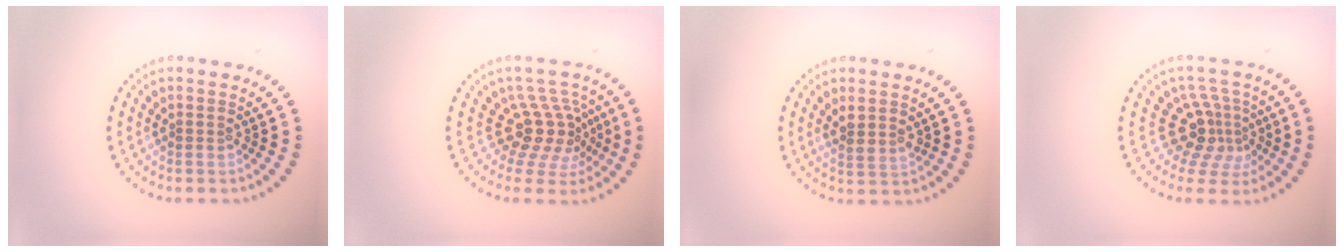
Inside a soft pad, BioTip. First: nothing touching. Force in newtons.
{"total": 4.2, "press": 3.0, "slide": 3.0}
{"total": 2.0, "press": 1.7, "slide": 0.9}
{"total": 3.9, "press": 2.6, "slide": 2.8}